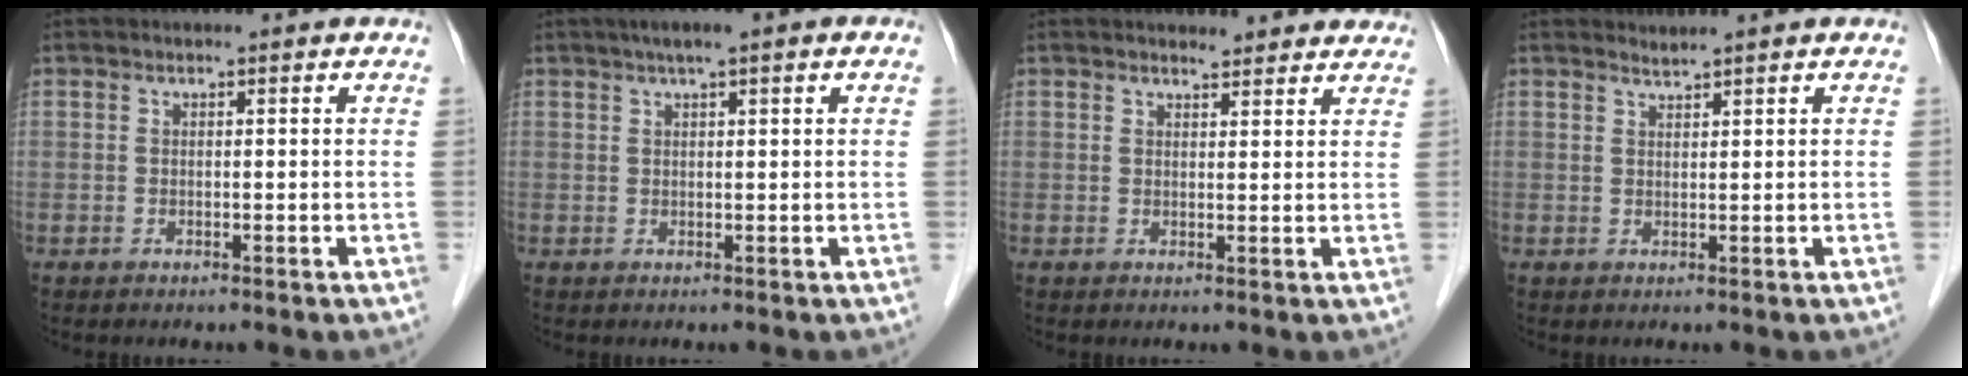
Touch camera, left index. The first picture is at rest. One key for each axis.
{"total": 4.0, "fx": 2.4, "fy": 0.5, "fz": 3.2, "tx": -0.055, "ty": 0.023, "tz": 0.035}
{"total": 5.2, "fx": 5.0, "fy": 1.4, "fz": 0.7, "tx": -0.002, "ty": 0.006, "tz": 0.046}
{"total": 1.1, "fx": 1.0, "fy": -0.4, "fz": 0.0, "tx": -0.009, "ty": -0.002, "tz": 0.023}